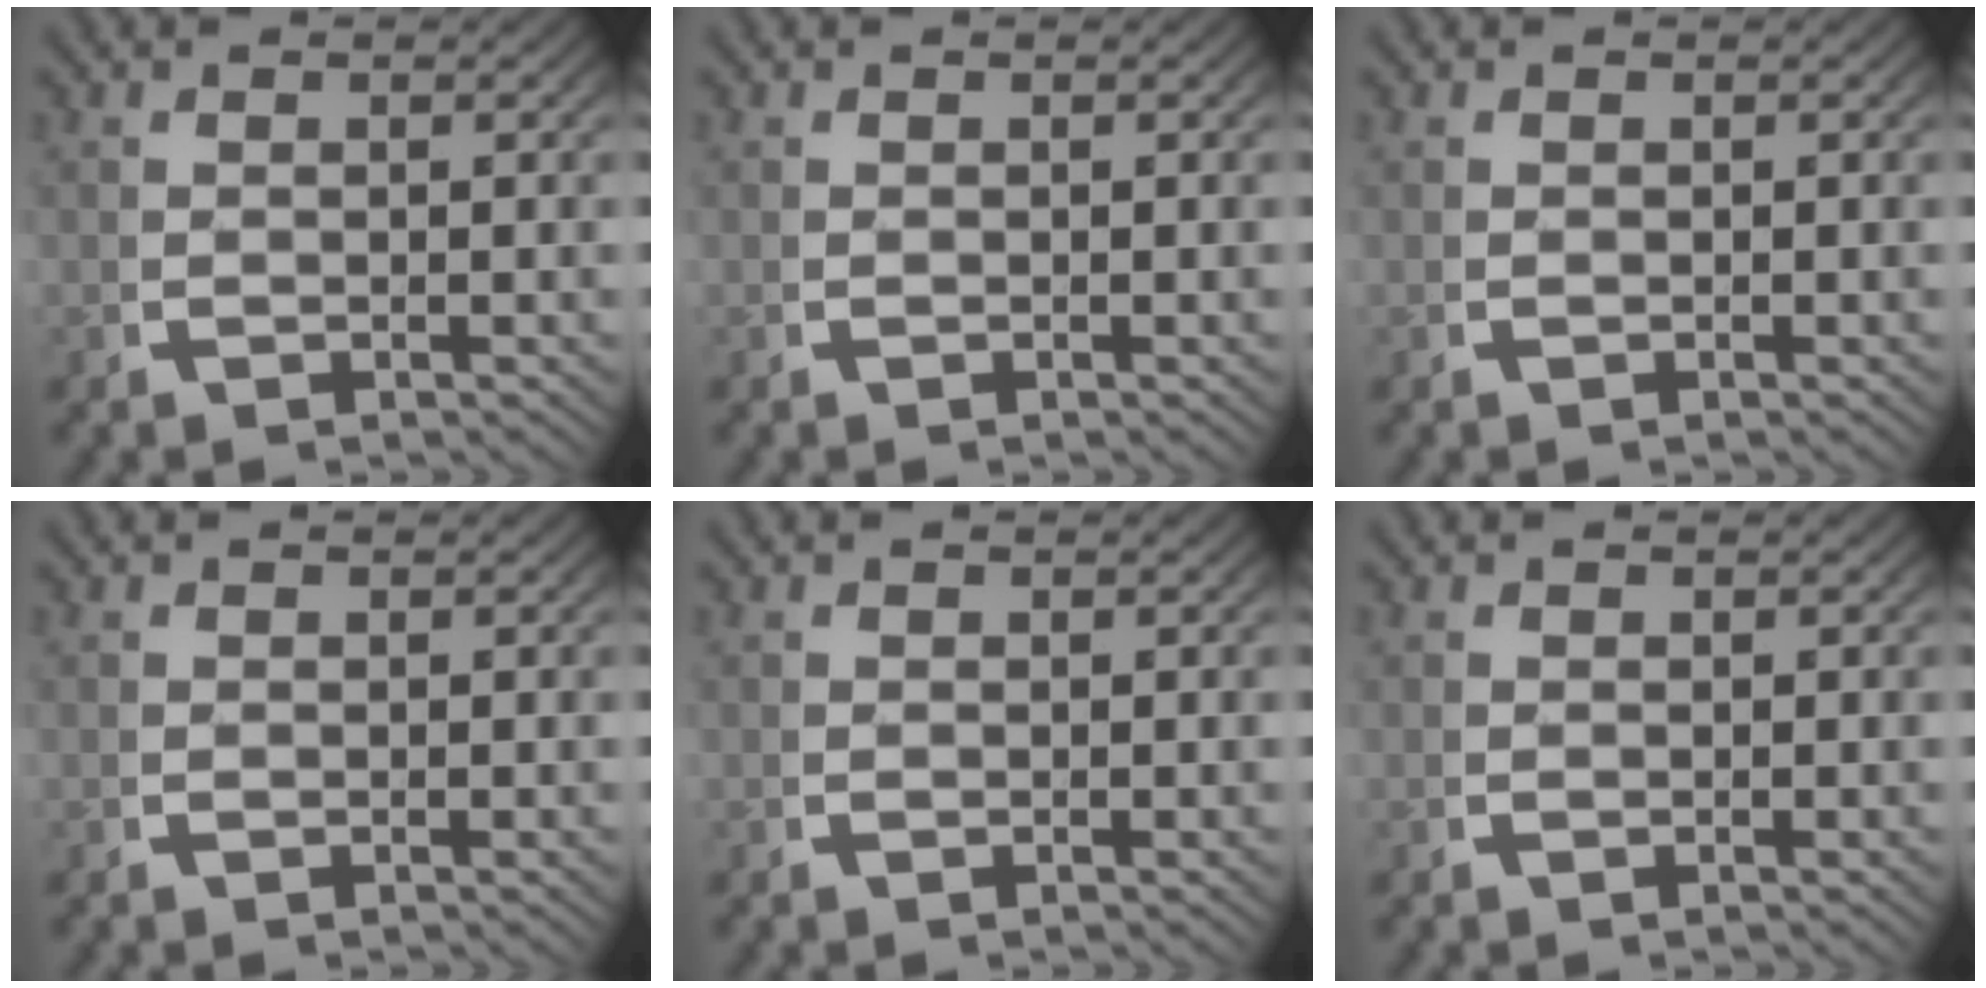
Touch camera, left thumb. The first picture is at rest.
{"total": 0.0}
{"total": 0.0}
{"total": 0.0}
{"total": 0.0}
{"total": 0.0}